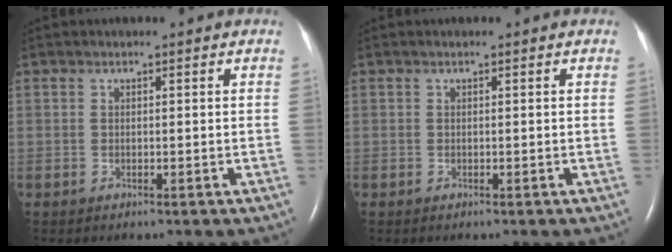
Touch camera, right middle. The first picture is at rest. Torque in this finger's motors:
{"motor_torque": [0.32, -0.11, 0.02, -0.01]}